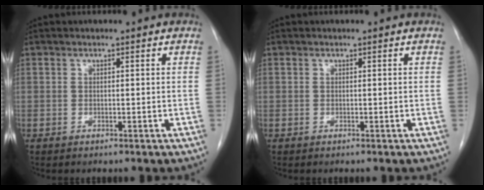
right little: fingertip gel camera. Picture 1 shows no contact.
{"total": 0.0}